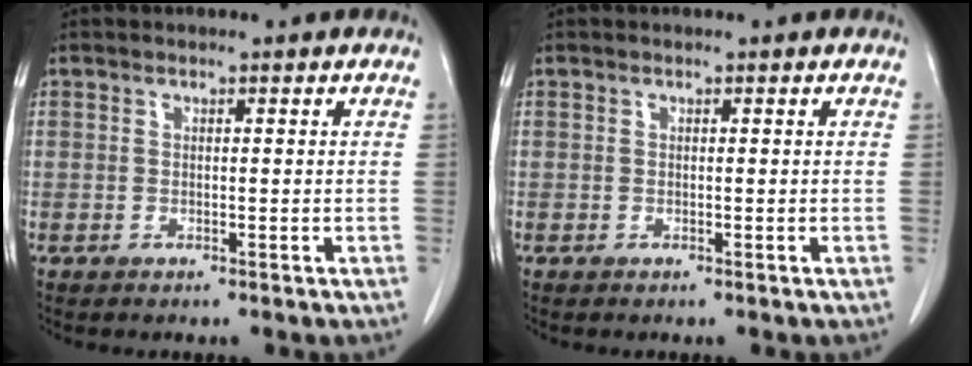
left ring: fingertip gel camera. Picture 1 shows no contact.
{"total": 0.0}